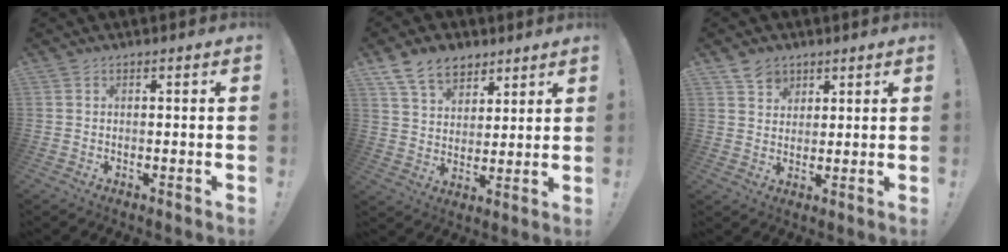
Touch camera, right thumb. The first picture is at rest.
{"total": 12.0, "force": [7.8, 7.8, 4.7], "torque": [-0.081, -0.041, 0.151]}
{"total": 5.5, "force": [3.8, 3.9, 0.7], "torque": [-0.006, -0.021, 0.070]}